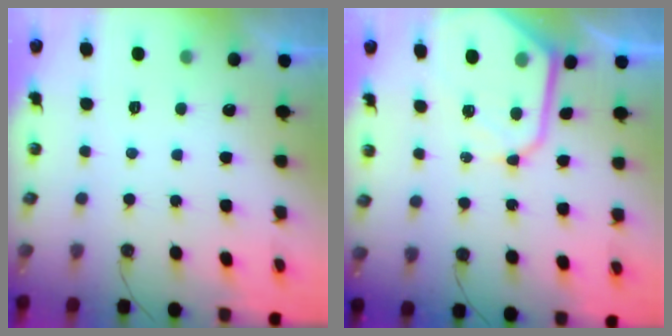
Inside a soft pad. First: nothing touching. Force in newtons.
{"total": 11.6, "press": 11.6, "slide": 1.0}